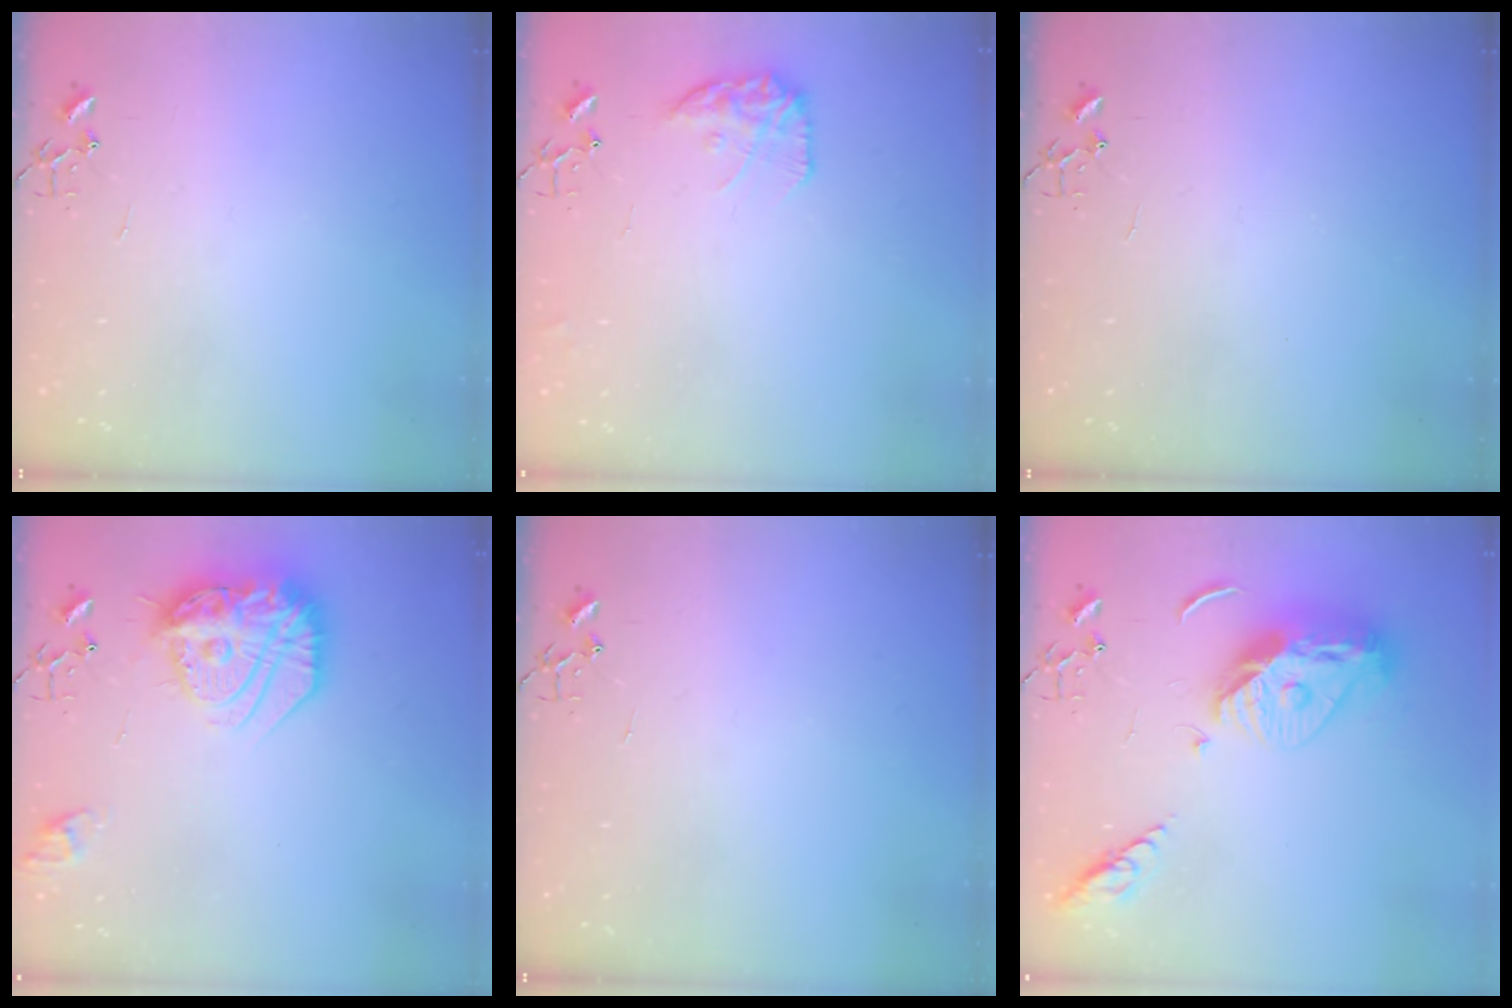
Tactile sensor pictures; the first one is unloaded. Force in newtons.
{"total": 12.1, "press": 12.0, "slide": 0.6}
{"total": 0.0}
{"total": 20.9, "press": 20.8, "slide": 1.7}
{"total": 0.0}
{"total": 15.9, "press": 15.8, "slide": 1.5}